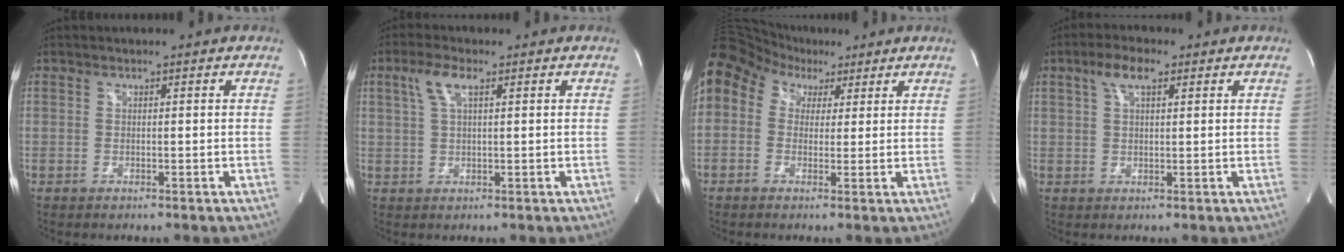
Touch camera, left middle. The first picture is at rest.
{"total": 4.1, "force": [1.8, 1.0, 3.5], "torque": [-0.081, 0.014, 0.040]}
{"total": 15.7, "force": [7.3, 11.9, 7.3], "torque": [-0.205, 0.097, 0.136]}
{"total": 4.5, "force": [2.4, 1.5, 3.6], "torque": [-0.077, 0.017, 0.046]}